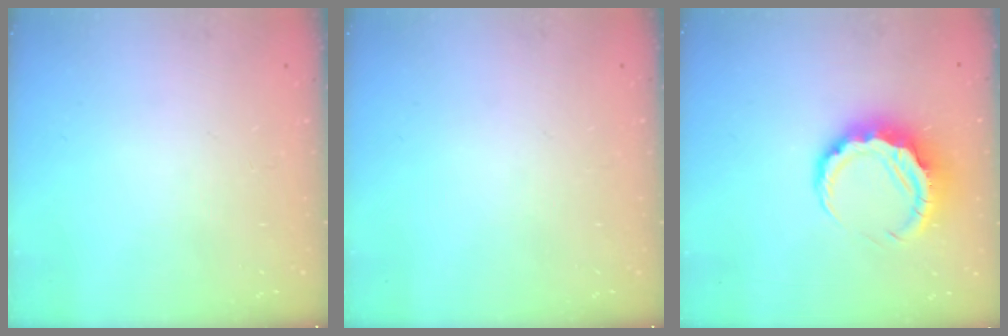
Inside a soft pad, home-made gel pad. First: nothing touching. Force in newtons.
{"total": 0.0}
{"total": 9.3, "press": 9.2, "slide": 1.6}